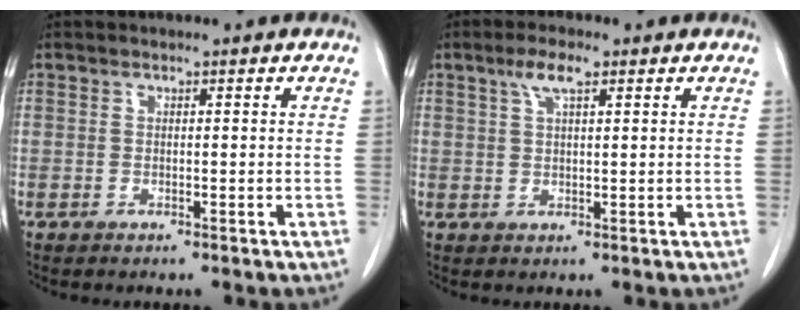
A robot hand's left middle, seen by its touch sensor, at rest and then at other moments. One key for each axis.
{"total": 3.6, "fx": 2.1, "fy": 0.8, "fz": 2.9, "tx": -0.063, "ty": 0.008, "tz": 0.042}